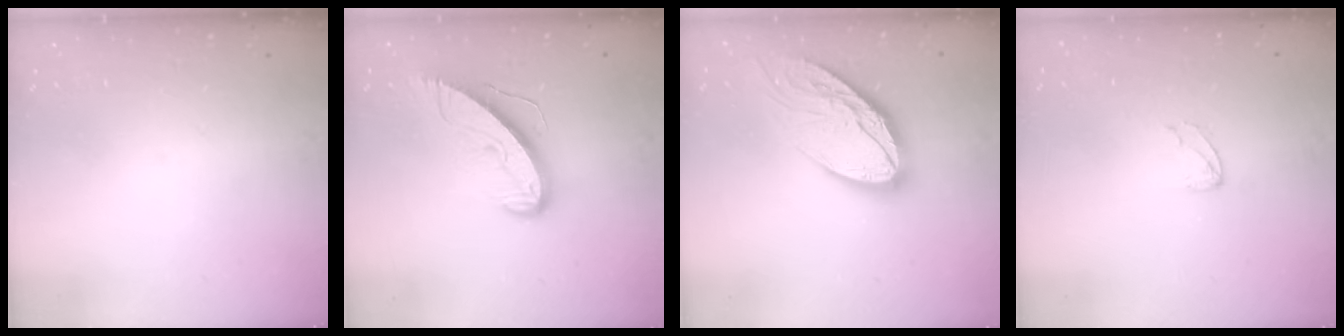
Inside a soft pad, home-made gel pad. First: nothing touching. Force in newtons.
{"total": 10.5, "press": 10.4, "slide": 1.0}
{"total": 16.7, "press": 16.7, "slide": 1.2}
{"total": 2.5, "press": 2.5, "slide": 0.2}